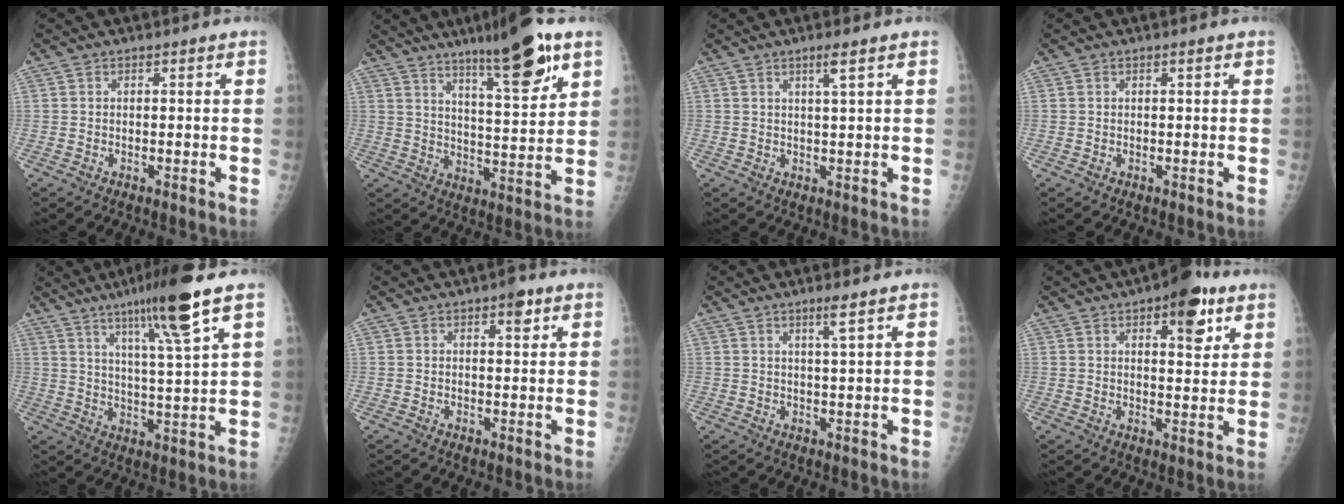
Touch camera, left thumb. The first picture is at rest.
{"total": 14.4, "force": [8.9, 2.5, 11.1], "torque": [-0.158, -0.047, 0.141]}
{"total": 2.6, "force": [1.5, -0.3, 2.2], "torque": [-0.043, -0.010, 0.028]}
{"total": 0.0}
{"total": 12.9, "force": [7.7, -0.1, 10.4], "torque": [-0.175, -0.035, 0.130]}
{"total": 2.8, "force": [1.6, 1.1, 2.0], "torque": [-0.018, -0.004, 0.018]}
{"total": 3.0, "force": [1.7, -0.3, 2.4], "torque": [-0.047, -0.014, 0.034]}
{"total": 9.5, "force": [5.0, 4.0, 7.0], "torque": [-0.069, -0.019, 0.064]}